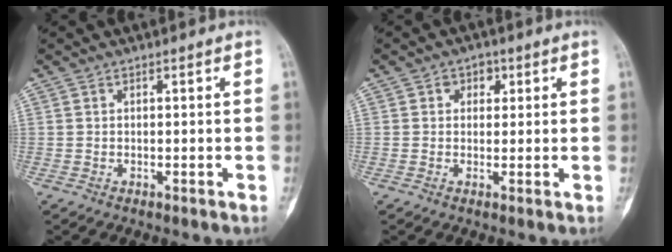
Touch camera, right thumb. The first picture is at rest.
{"total": 3.0, "force": [0.9, 2.5, 1.4], "torque": [0.004, 0.003, 0.007]}